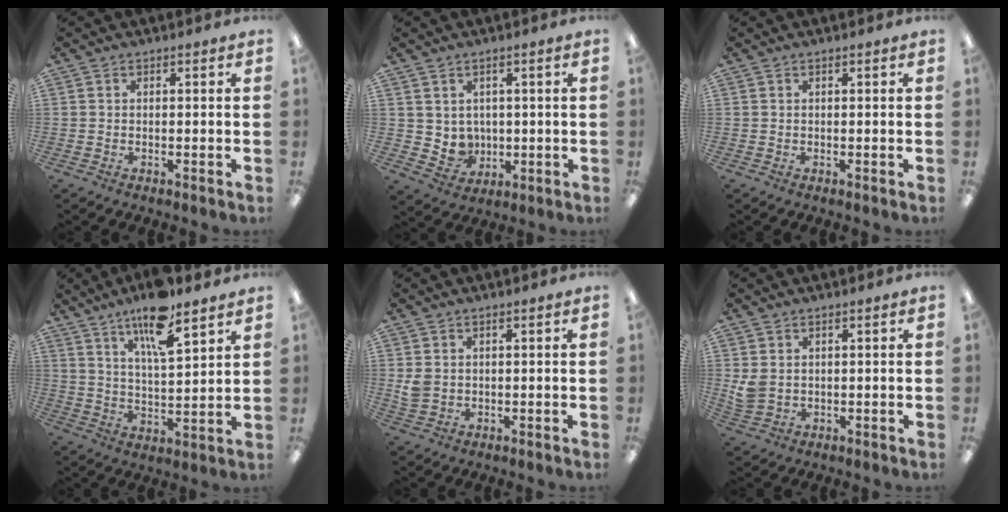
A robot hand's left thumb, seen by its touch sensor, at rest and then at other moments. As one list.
[{"total": 4.5, "force": [2.0, 4.0, 0.4], "torque": [-0.014, -0.013, 0.044]}, {"total": 0.0}, {"total": 12.4, "force": [9.5, 2.6, 7.6], "torque": [-0.131, -0.052, 0.160]}, {"total": 3.2, "force": [1.0, 2.6, 1.7], "torque": [-0.025, 0.000, 0.019]}, {"total": 3.6, "force": [1.5, 2.6, 2.0], "torque": [-0.047, -0.003, 0.029]}]